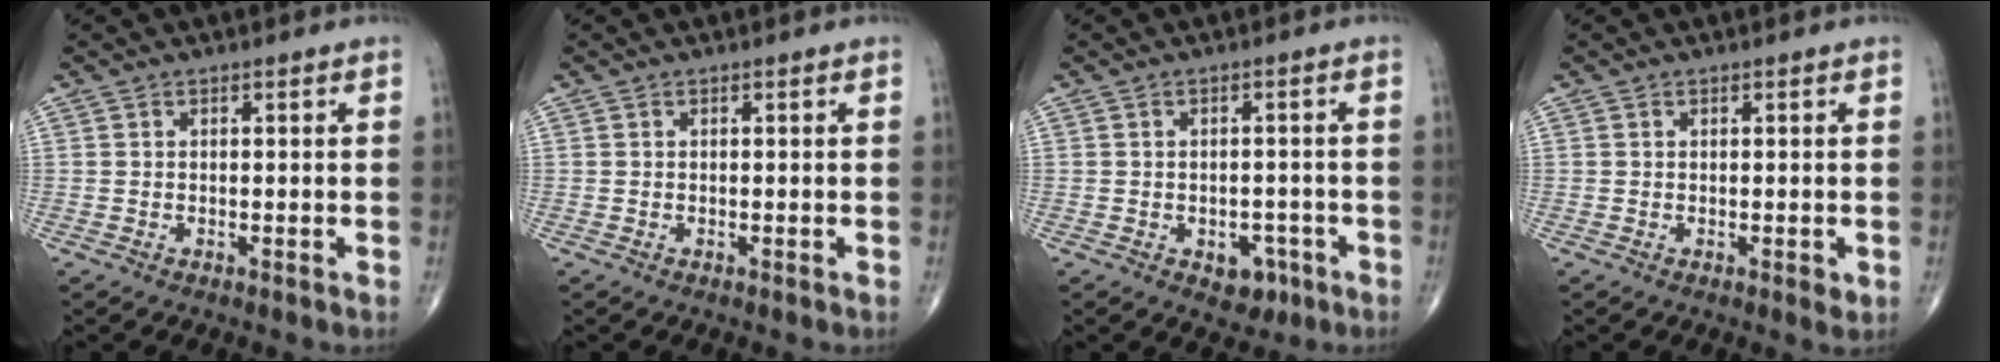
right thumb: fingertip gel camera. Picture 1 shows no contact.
{"total": 0.0}
{"total": 4.6, "force": [-2.1, 3.2, 2.6], "torque": [-0.009, 0.014, -0.022]}
{"total": 1.3, "force": [-0.2, 0.6, 1.2], "torque": [-0.011, -0.003, -0.002]}